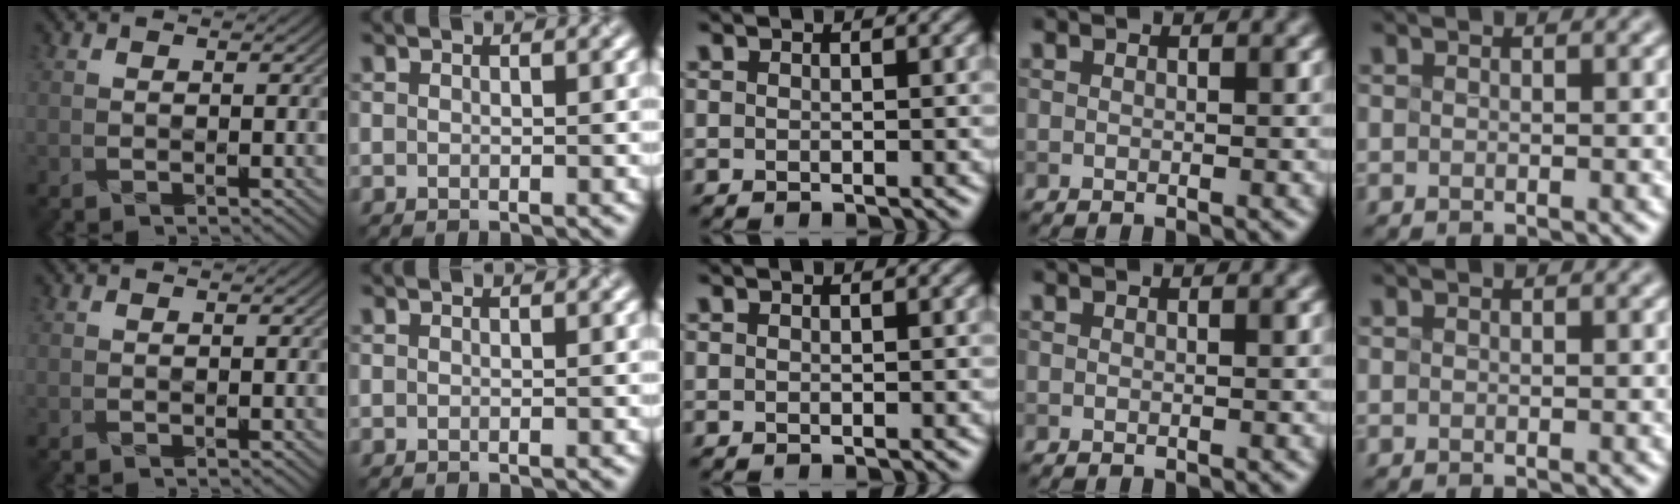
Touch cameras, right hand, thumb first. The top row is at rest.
{}